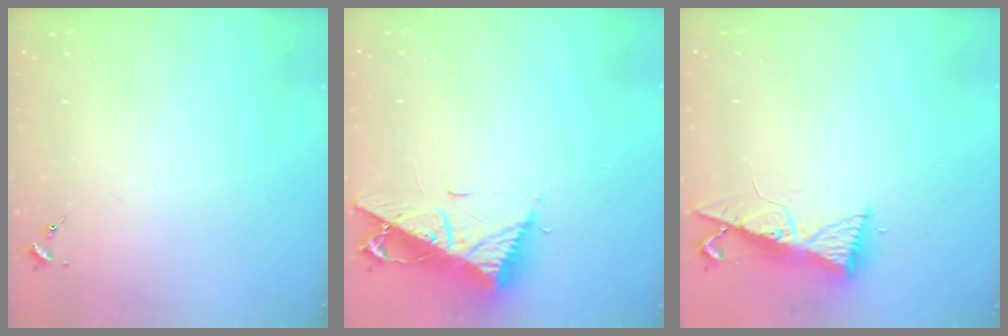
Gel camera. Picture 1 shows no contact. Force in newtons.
{"total": 11.7, "press": 11.6, "slide": 0.9}
{"total": 8.5, "press": 8.5, "slide": 1.0}